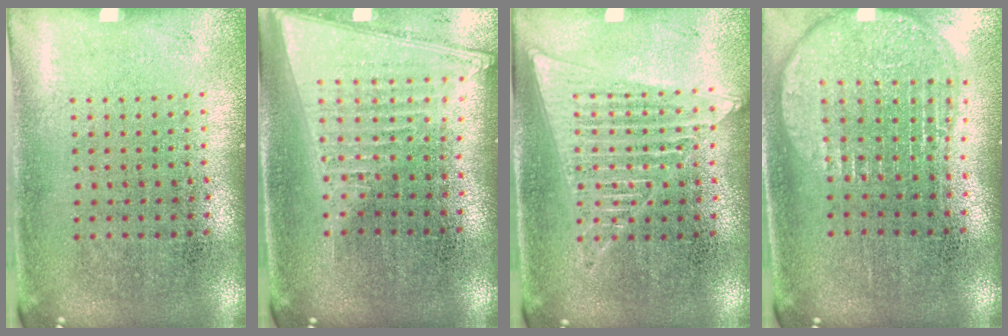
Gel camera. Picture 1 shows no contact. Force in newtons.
{"total": 2.1, "press": 1.8, "slide": 1.2}
{"total": 1.4, "press": 1.4, "slide": 0.3}
{"total": 2.0, "press": 1.7, "slide": 1.1}